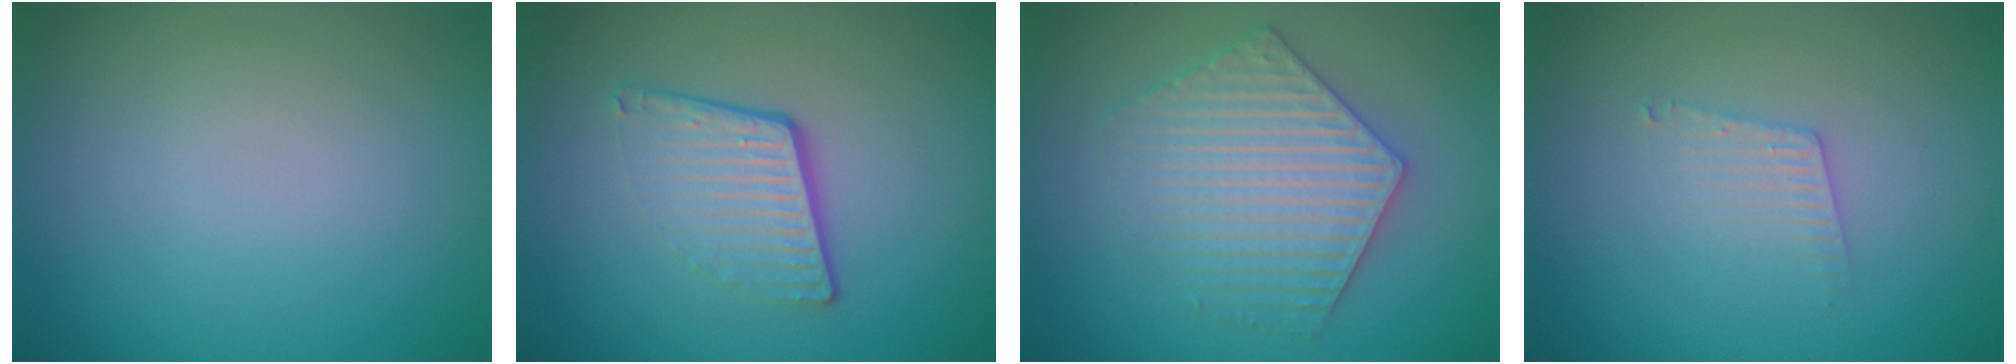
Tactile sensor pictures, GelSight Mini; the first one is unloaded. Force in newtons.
{"total": 4.2, "press": 2.7, "slide": 3.2}
{"total": 5.9, "press": 5.8, "slide": 0.9}
{"total": 1.7, "press": 1.7, "slide": 0.0}